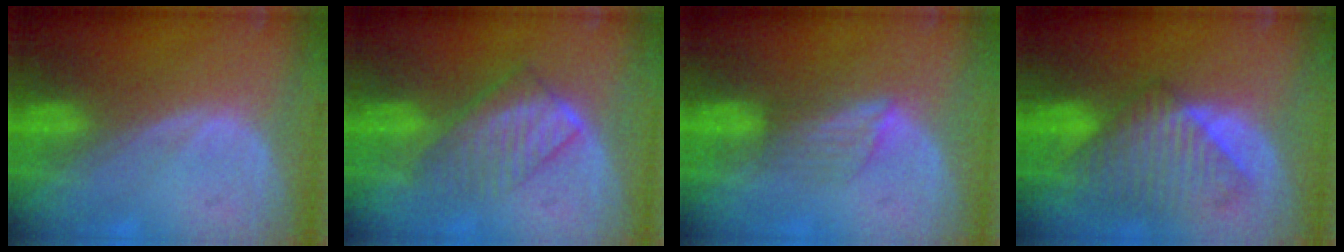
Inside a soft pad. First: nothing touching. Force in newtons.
{"total": 6.6, "press": 6.3, "slide": 1.9}
{"total": 3.5, "press": 3.2, "slide": 1.4}
{"total": 9.0, "press": 8.1, "slide": 3.9}